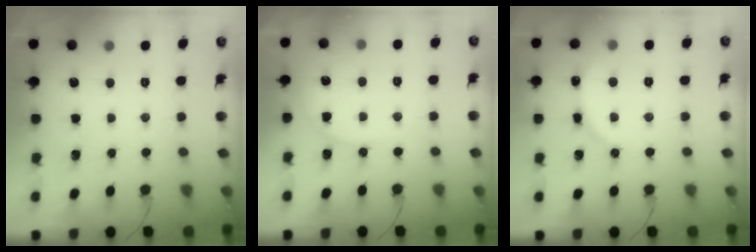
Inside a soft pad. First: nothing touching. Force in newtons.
{"total": 6.0, "press": 6.0, "slide": 0.5}
{"total": 4.0, "press": 3.9, "slide": 0.4}